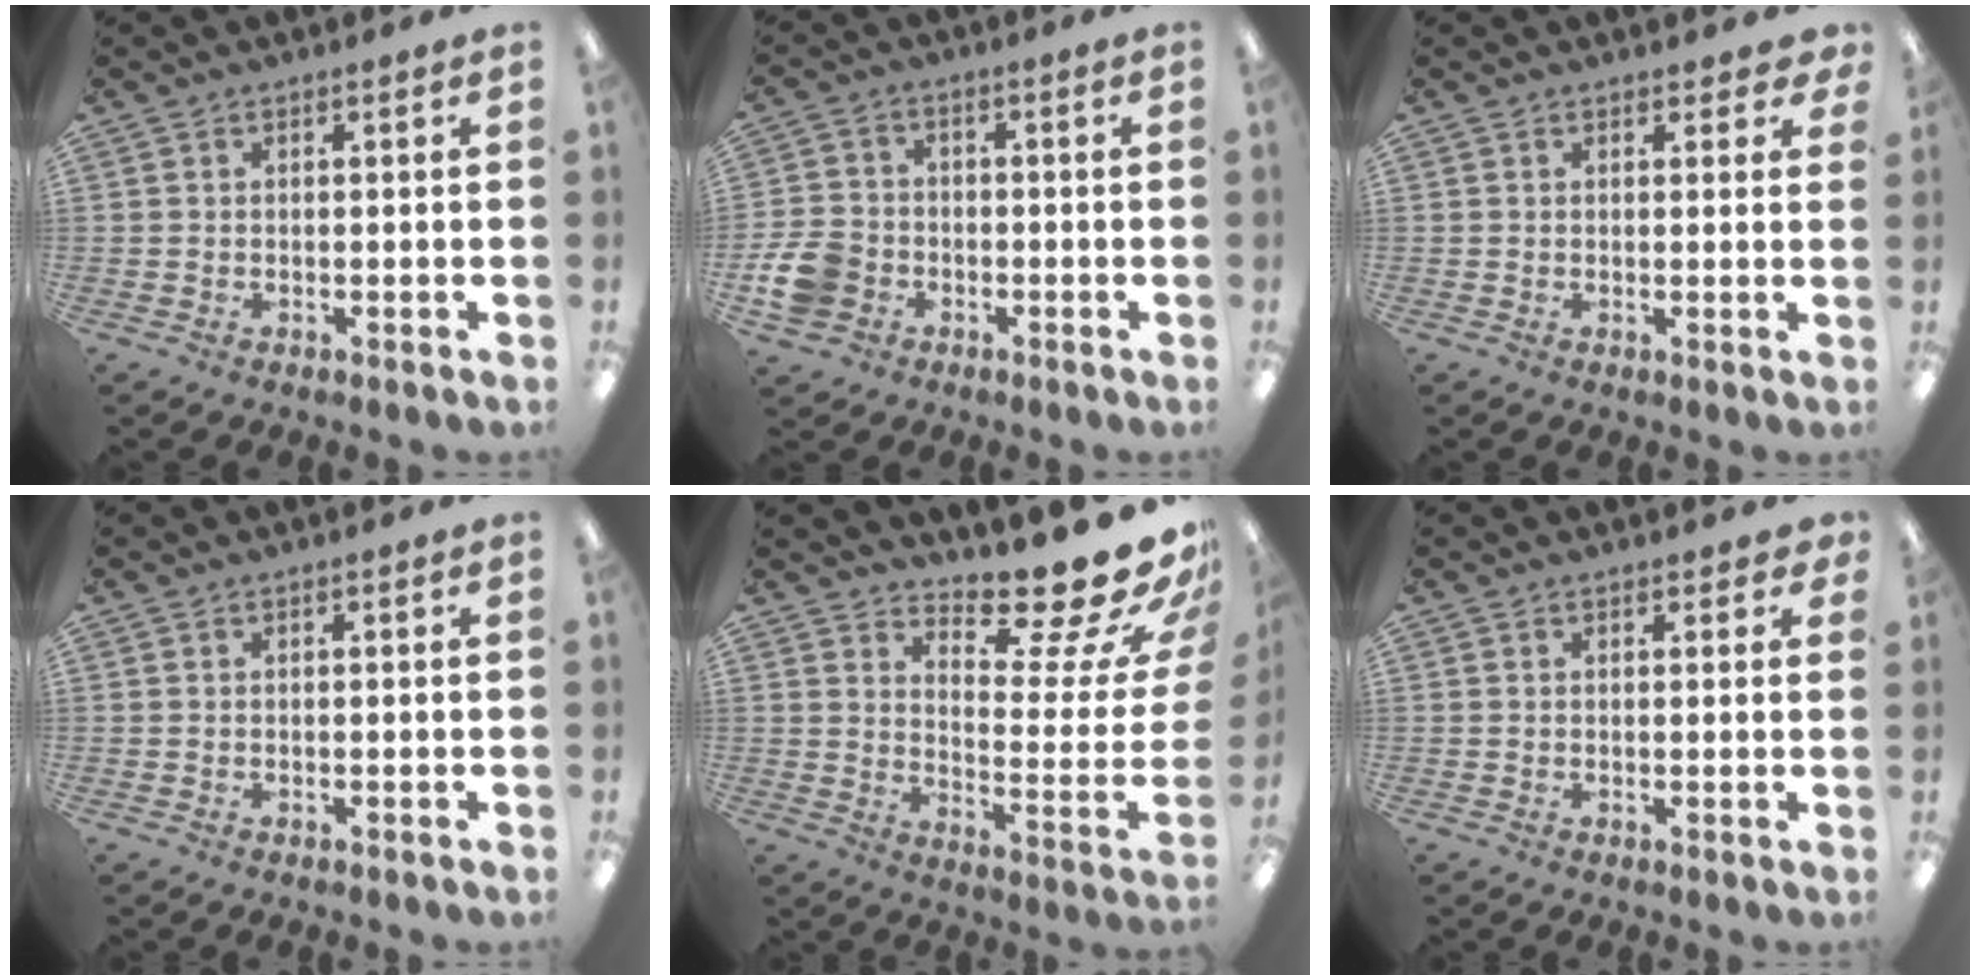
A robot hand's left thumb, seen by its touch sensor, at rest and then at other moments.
{"total": 8.2, "force": [-2.8, 6.6, 4.0], "torque": [-0.097, 0.020, -0.051]}
{"total": 1.8, "force": [1.4, 1.0, 0.6], "torque": [0.002, -0.003, 0.022]}
{"total": 0.0}
{"total": 17.5, "force": [14.6, 4.1, 8.7], "torque": [-0.106, -0.126, 0.236]}
{"total": 1.4, "force": [1.1, 0.8, 0.5], "torque": [0.005, -0.003, 0.016]}